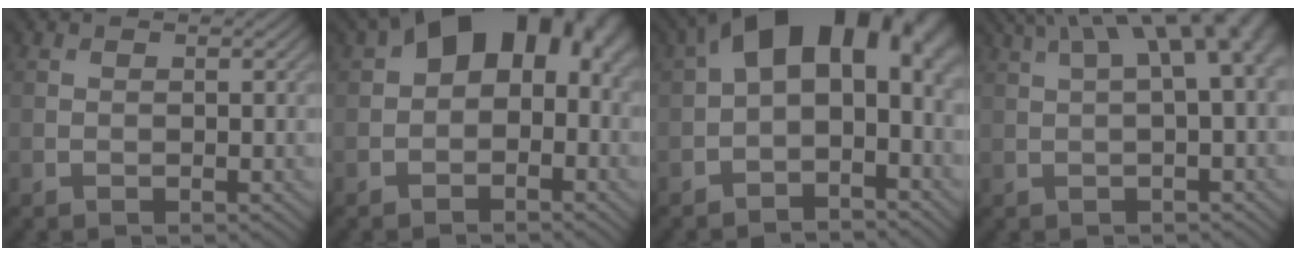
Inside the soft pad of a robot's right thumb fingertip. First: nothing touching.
{"total": 12.5, "force": [2.3, 7.7, 9.6], "torque": [-0.139, 0.020, 0.026]}
{"total": 15.0, "force": [2.0, 8.9, 11.9], "torque": [-0.185, 0.004, 0.035]}
{"total": 10.4, "force": [3.5, 3.2, 9.3], "torque": [-0.133, 0.028, 0.061]}